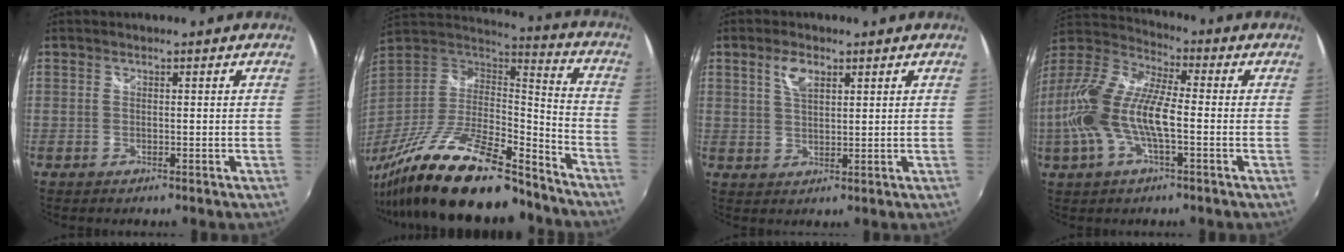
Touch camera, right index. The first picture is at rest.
{"total": 28.0, "force": [-20.6, 7.6, 17.4], "torque": [-0.325, -0.047, -0.338]}
{"total": 4.2, "force": [2.2, 2.0, 3.1], "torque": [-0.055, 0.005, 0.040]}
{"total": 17.5, "force": [-2.9, 6.3, 16.0], "torque": [-0.321, -0.001, -0.065]}